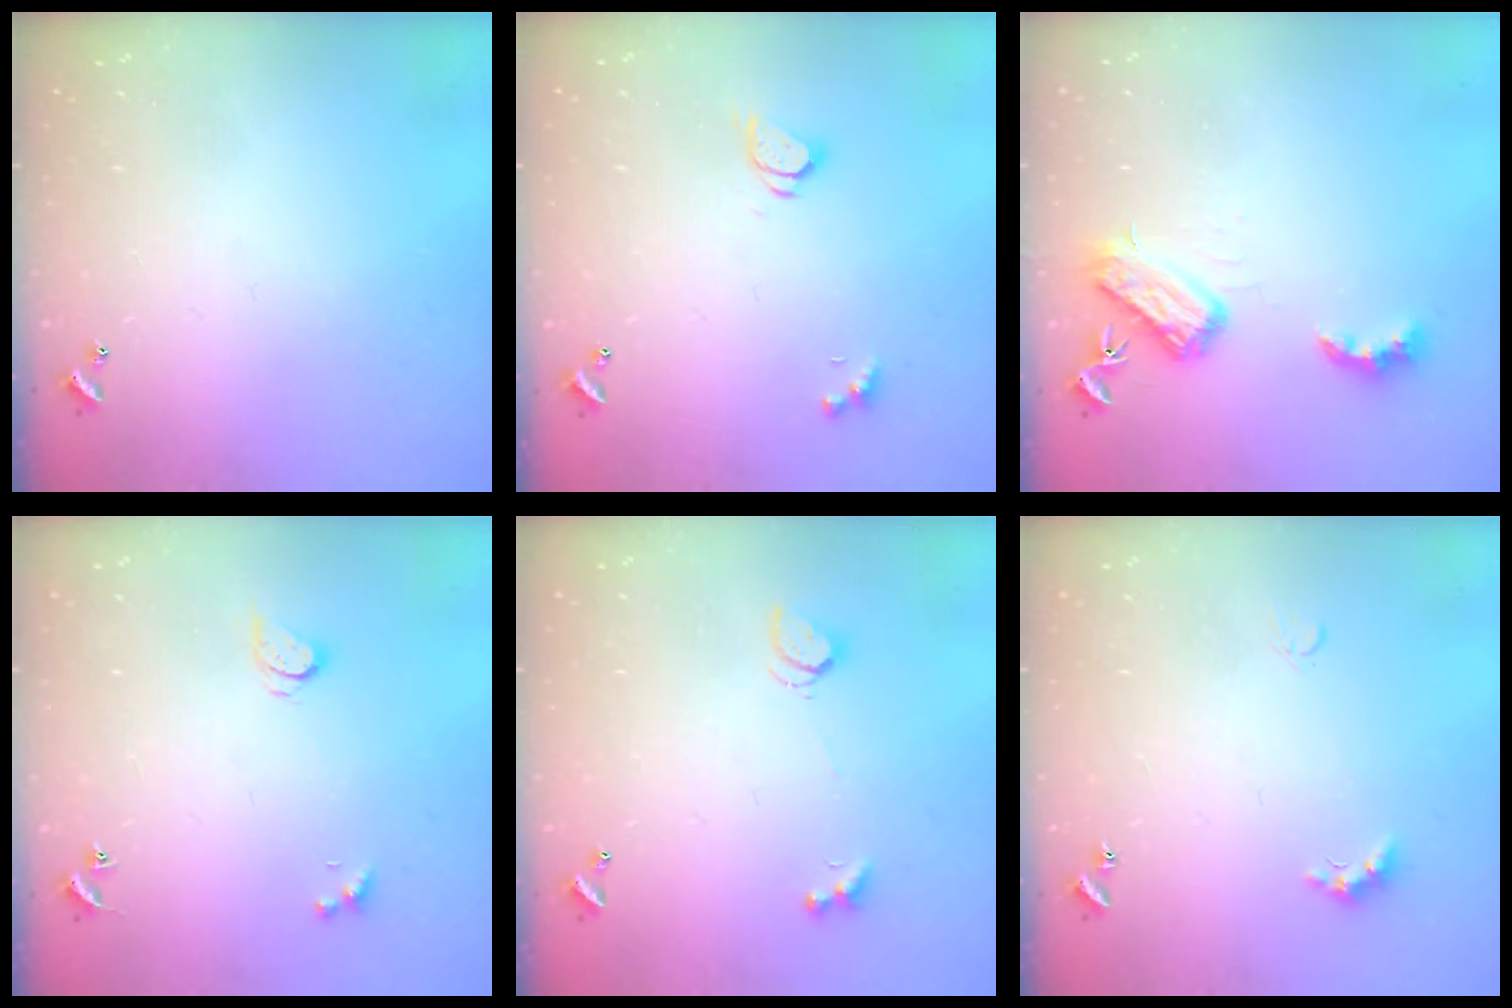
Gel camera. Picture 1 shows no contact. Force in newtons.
{"total": 1.8, "press": 1.8, "slide": 0.3}
{"total": 5.6, "press": 5.6, "slide": 0.5}
{"total": 1.5, "press": 1.4, "slide": 0.4}
{"total": 2.5, "press": 2.4, "slide": 0.6}
{"total": 2.1, "press": 2.0, "slide": 0.5}